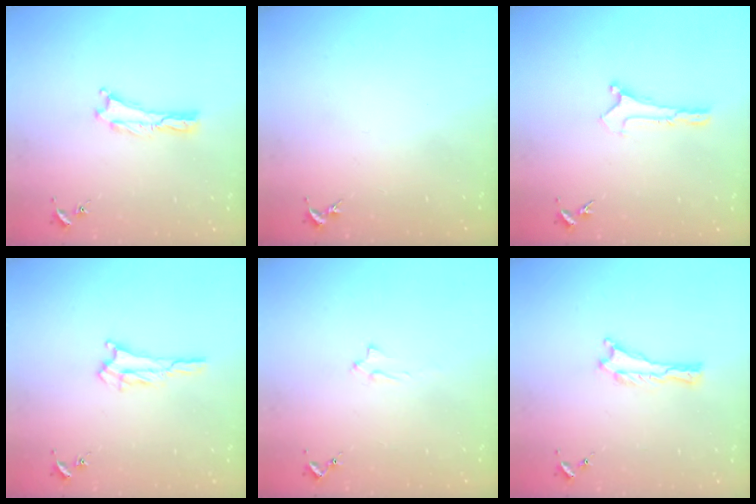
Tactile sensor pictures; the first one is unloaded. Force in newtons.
{"total": 0.0}
{"total": 0.0}
{"total": 1.7, "press": 1.7, "slide": 0.2}
{"total": 2.0, "press": 2.0, "slide": 0.4}
{"total": 0.0}